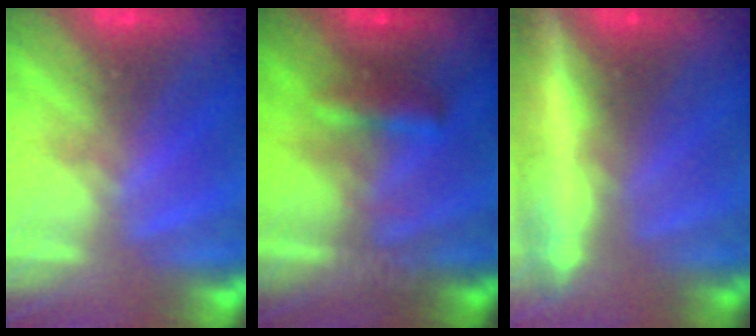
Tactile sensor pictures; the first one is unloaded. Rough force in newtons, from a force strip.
{"total": 8.3}
{"total": 6.5}